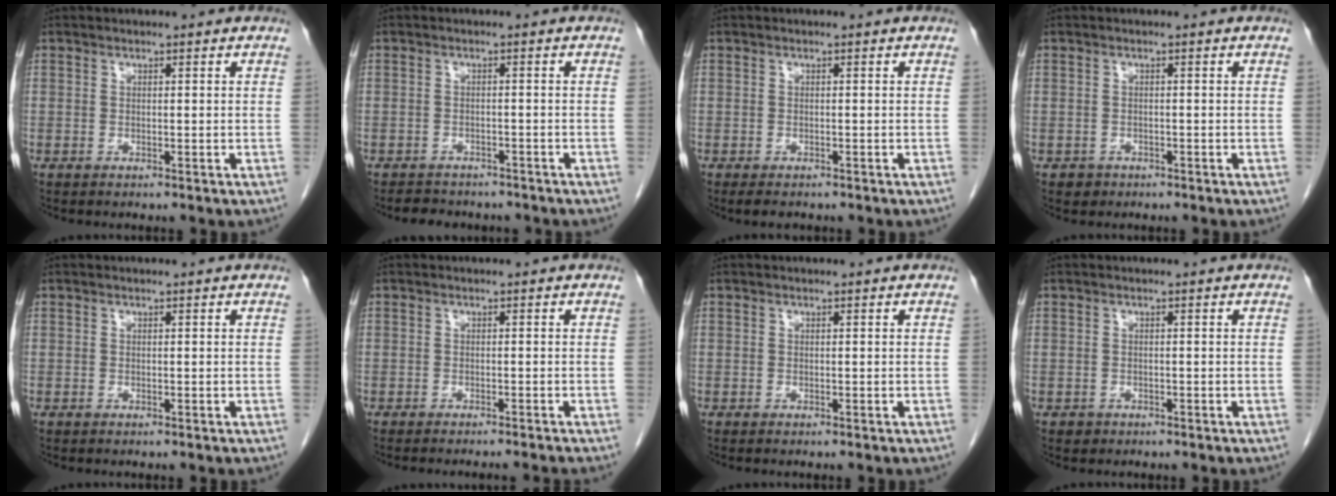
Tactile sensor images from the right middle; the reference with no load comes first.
{"total": 5.7, "force": [-5.0, 2.3, 1.3], "torque": [-0.022, 0.002, -0.062]}
{"total": 2.2, "force": [-1.8, 0.9, 1.0], "torque": [-0.017, -0.004, -0.021]}
{"total": 1.4, "force": [-0.8, 1.1, 0.0], "torque": [-0.001, 0.004, -0.010]}
{"total": 0.0}
{"total": 6.4, "force": [-5.9, -0.7, 2.4], "torque": [-0.011, -0.014, -0.074]}
{"total": 0.0}
{"total": 0.8, "force": [-0.5, 0.7, 0.0], "torque": [-0.004, 0.003, -0.006]}